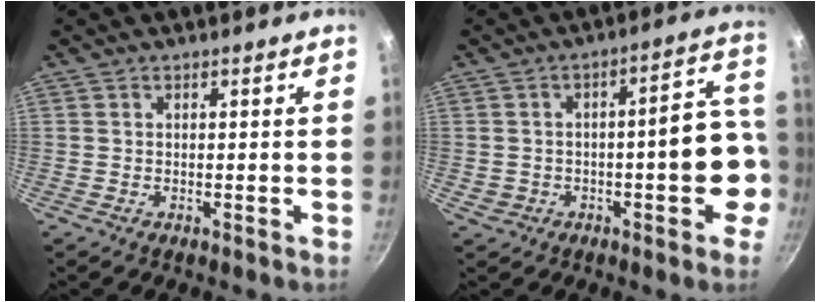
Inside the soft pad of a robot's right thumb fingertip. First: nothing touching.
{"total": 11.5, "force": [-2.0, 5.8, 9.8], "torque": [-0.096, 0.050, -0.018]}